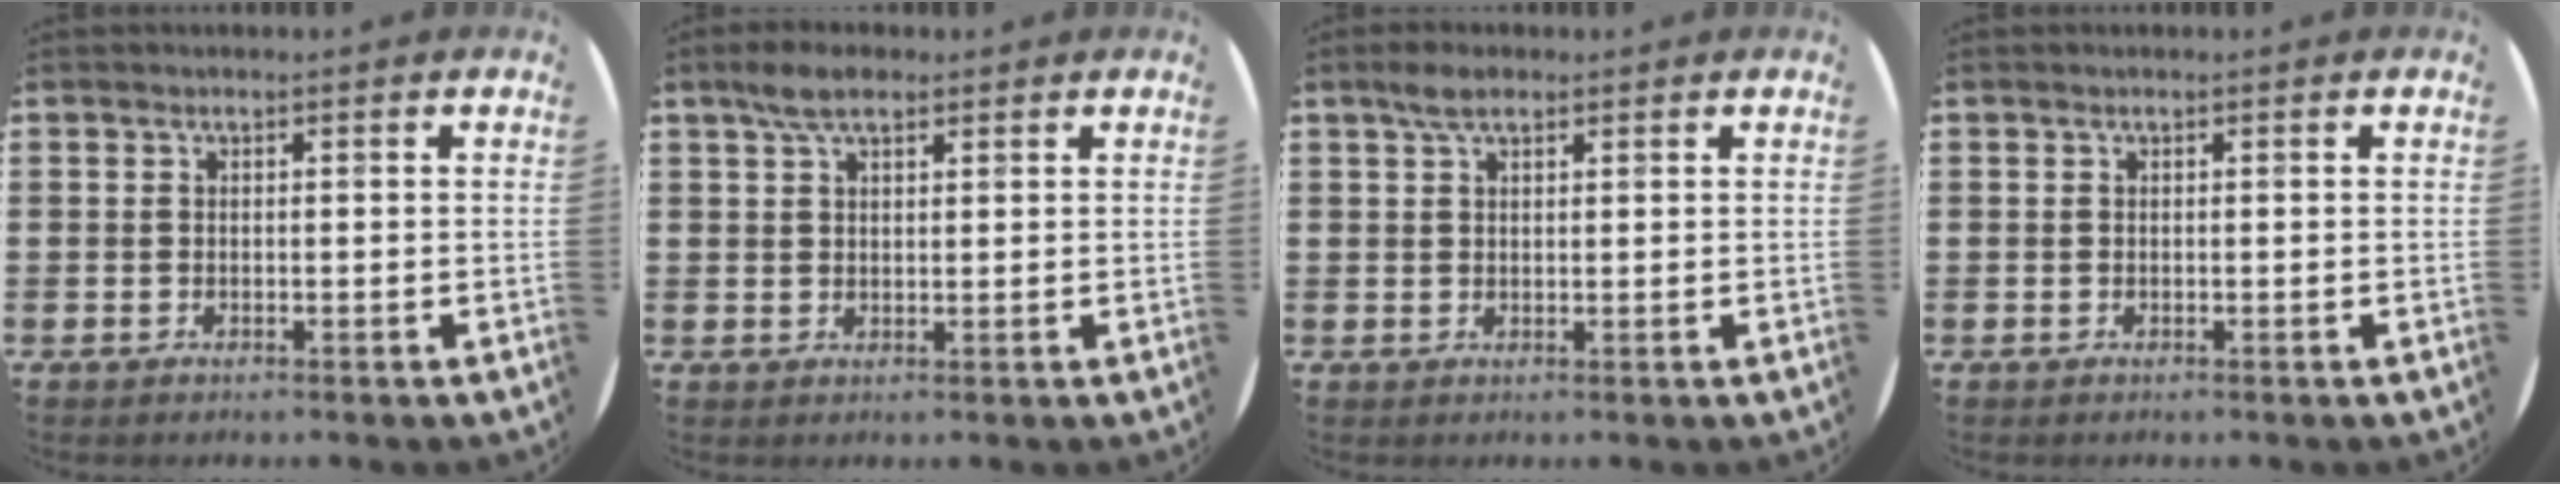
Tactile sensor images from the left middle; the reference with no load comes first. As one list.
[{"total": 4.1, "force": [2.9, 1.7, 2.2], "torque": [-0.041, 0.005, 0.051]}, {"total": 2.3, "force": [1.6, 1.1, 1.3], "torque": [-0.020, 0.004, 0.026]}, {"total": 0.0}]